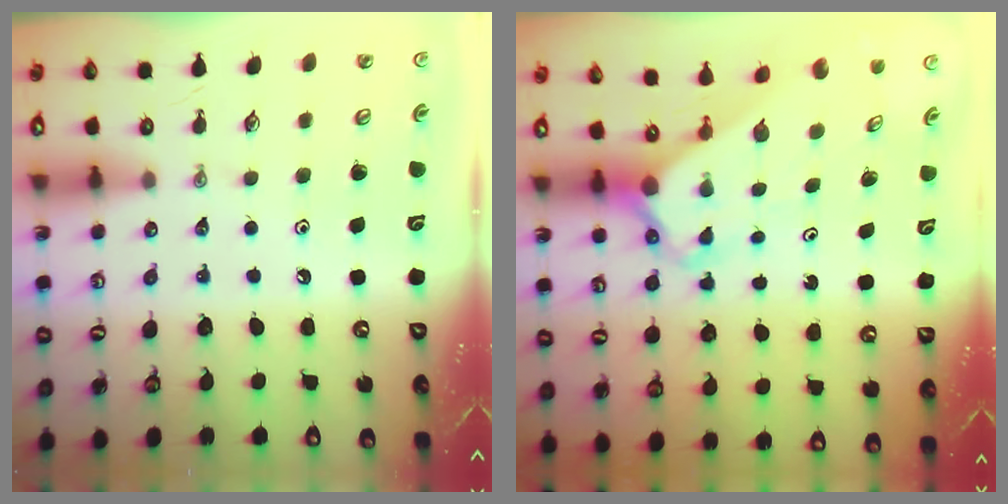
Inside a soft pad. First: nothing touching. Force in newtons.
{"total": 3.1, "press": 3.1, "slide": 0.2}